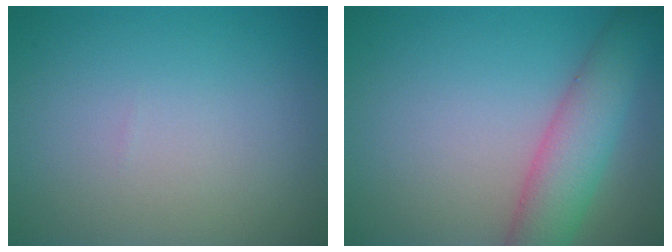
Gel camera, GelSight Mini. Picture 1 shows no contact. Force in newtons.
{"total": 5.6, "press": 5.6, "slide": 0.2}